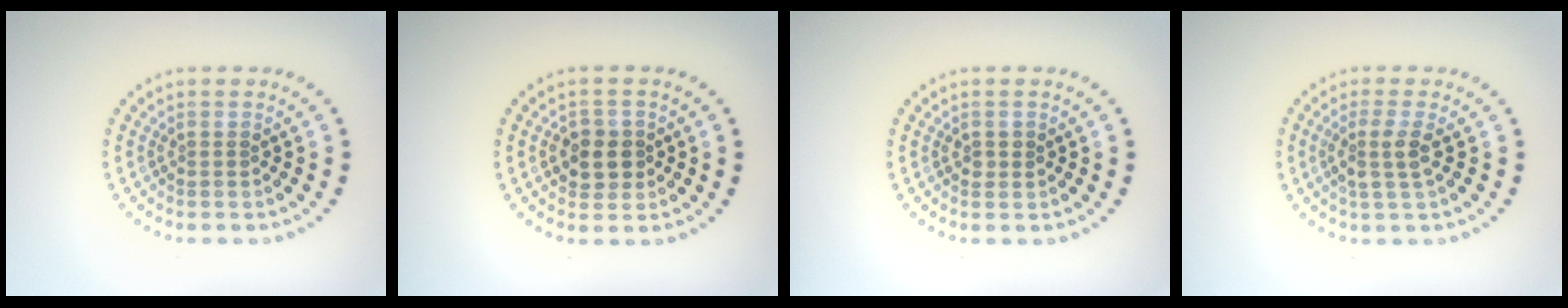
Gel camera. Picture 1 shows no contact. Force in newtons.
{"total": 2.6, "press": 2.5, "slide": 0.6}
{"total": 0.9, "press": 0.9, "slide": 0.0}
{"total": 2.2, "press": 1.9, "slide": 1.1}